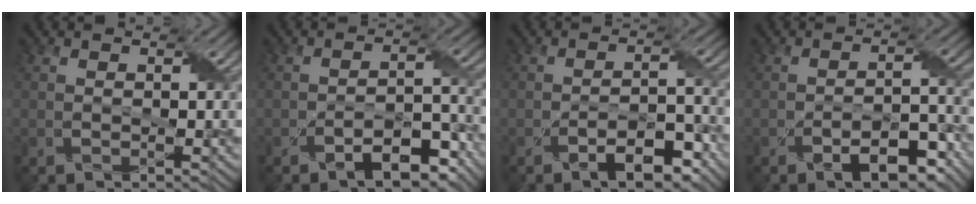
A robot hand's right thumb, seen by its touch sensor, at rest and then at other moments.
{"total": 7.3, "force": [-4.6, 2.9, 4.9], "torque": [-0.071, 0.001, -0.075]}
{"total": 6.3, "force": [-3.8, 2.5, 4.4], "torque": [-0.068, 0.002, -0.058]}
{"total": 7.4, "force": [-4.3, 3.2, 5.1], "torque": [-0.077, -0.003, -0.066]}